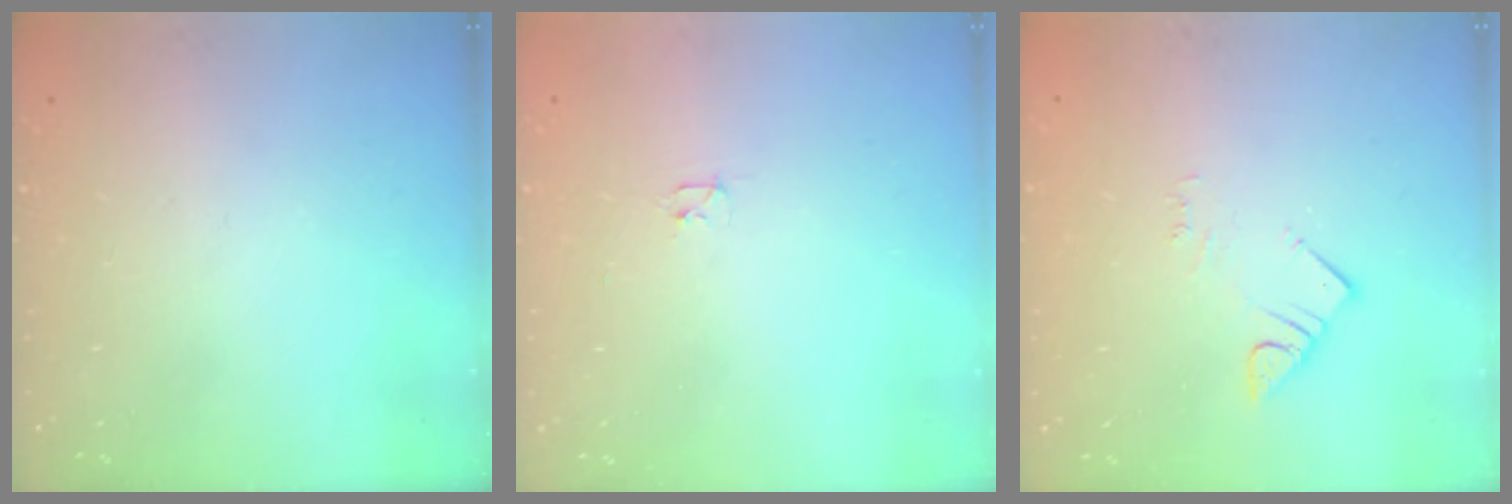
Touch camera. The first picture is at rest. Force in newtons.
{"total": 2.4, "press": 2.3, "slide": 0.4}
{"total": 2.8, "press": 2.8, "slide": 0.2}